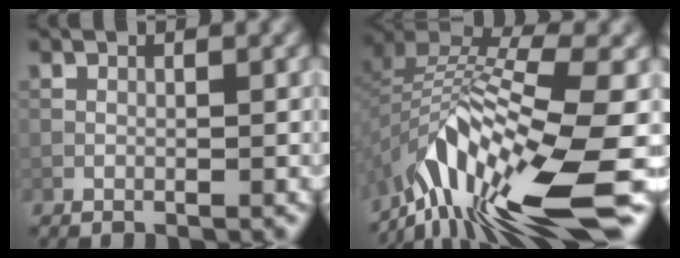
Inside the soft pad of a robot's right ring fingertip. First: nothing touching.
{"total": 13.6, "force": [-6.8, 3.9, 11.1], "torque": [-0.215, 0.005, -0.111]}